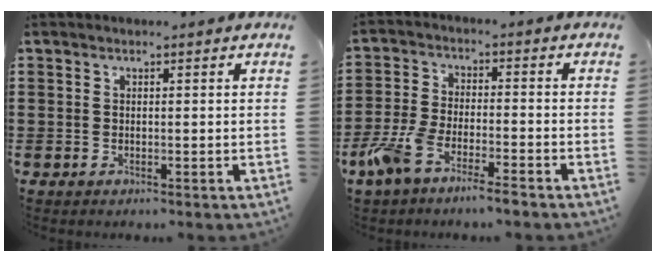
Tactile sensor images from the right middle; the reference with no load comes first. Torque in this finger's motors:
{"motor_torque": [1.24, -0.90, 0.52, 0.21]}